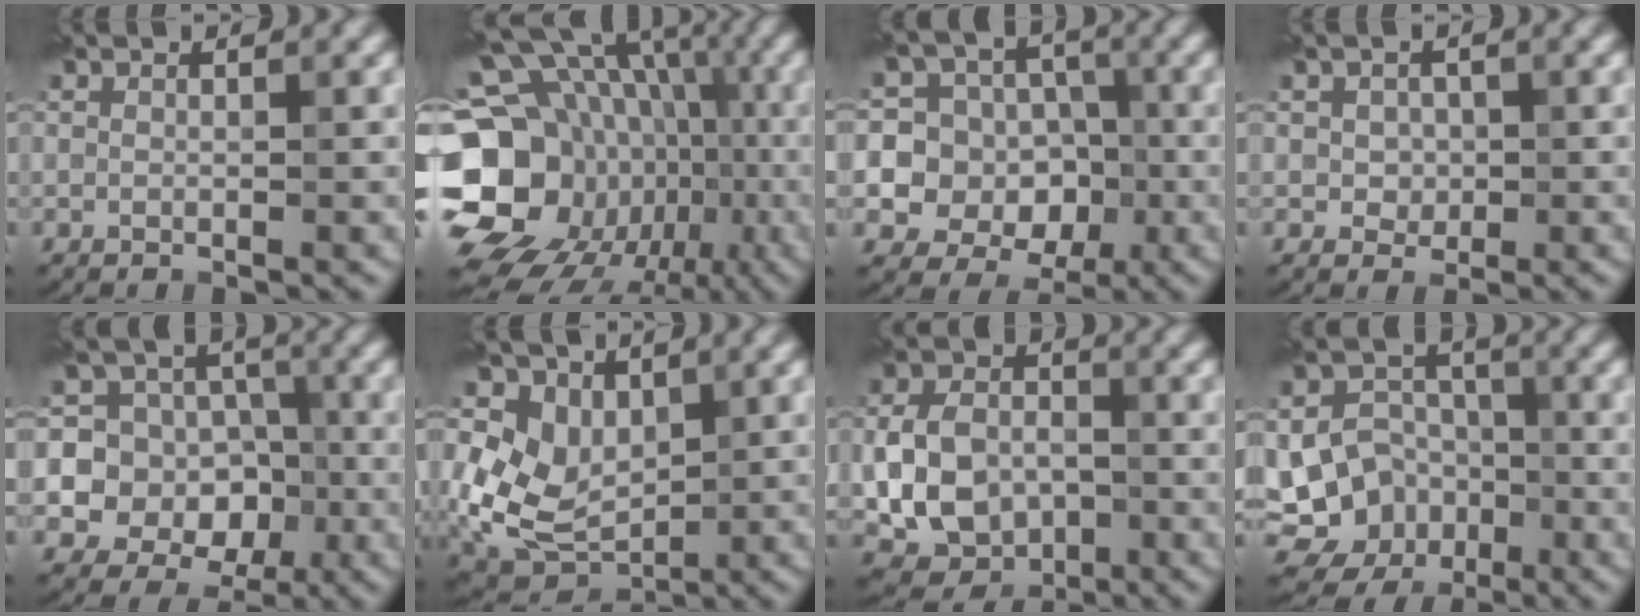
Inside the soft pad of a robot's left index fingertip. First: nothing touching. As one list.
[{"total": 22.8, "force": [-5.4, 19.8, 10.0], "torque": [-0.177, 0.003, -0.116]}, {"total": 12.6, "force": [-1.2, 12.2, 3.0], "torque": [-0.105, 0.021, -0.037]}, {"total": 1.6, "force": [0.1, 1.4, 0.8], "torque": [-0.013, -0.003, 0.000]}, {"total": 13.5, "force": [-2.0, 12.9, 3.3], "torque": [-0.107, 0.013, -0.045]}, {"total": 10.3, "force": [2.5, 7.6, 6.4], "torque": [-0.133, 0.016, 0.041]}, {"total": 7.2, "force": [-1.7, 5.5, 4.4], "torque": [-0.086, -0.004, -0.039]}, {"total": 11.8, "force": [-4.2, 10.5, 3.4], "torque": [-0.046, -0.016, -0.073]}]